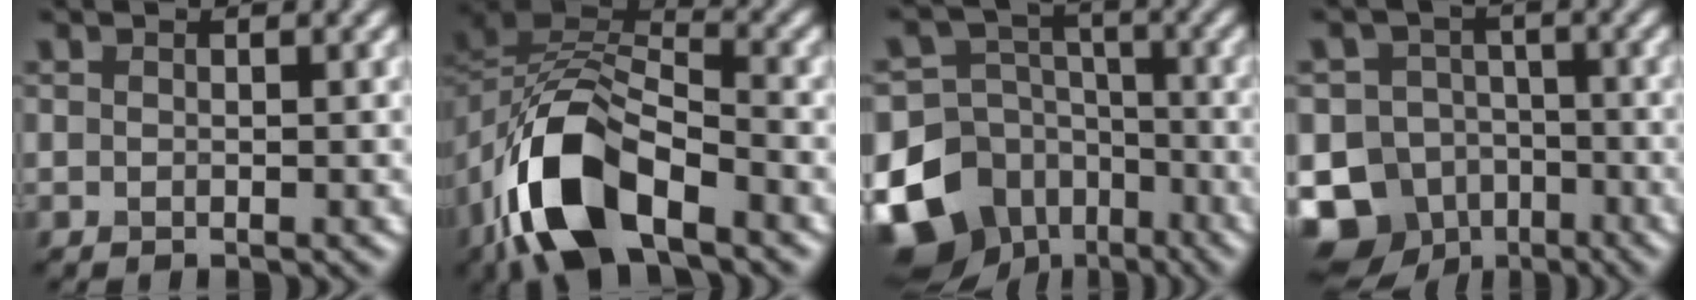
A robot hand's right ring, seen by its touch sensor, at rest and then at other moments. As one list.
[{"total": 10.6, "force": [-5.6, 5.1, 7.5], "torque": [-0.146, 0.004, -0.111]}, {"total": 15.3, "force": [-8.0, 11.9, 5.1], "torque": [-0.126, -0.046, -0.154]}, {"total": 11.6, "force": [-6.7, 9.2, 2.6], "torque": [-0.033, -0.029, -0.136]}]